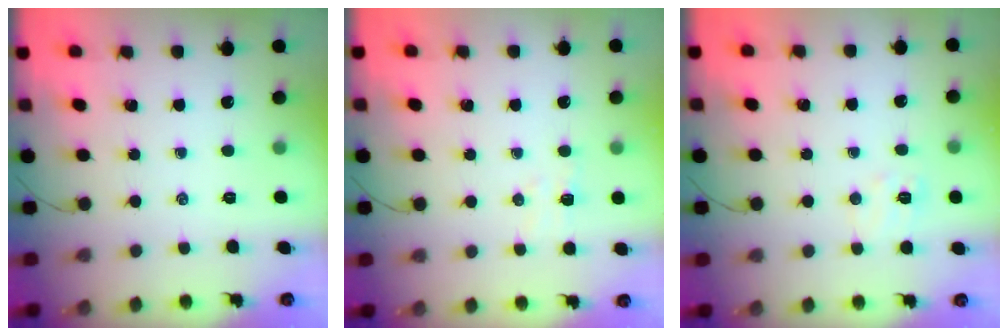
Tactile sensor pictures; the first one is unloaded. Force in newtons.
{"total": 3.7, "press": 3.6, "slide": 0.8}
{"total": 5.9, "press": 5.7, "slide": 1.4}